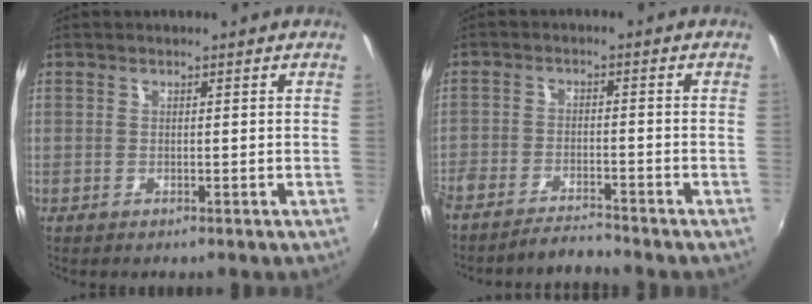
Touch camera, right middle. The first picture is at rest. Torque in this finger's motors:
{"motor_torque": [1.08, -1.06, 0.19, 0.14]}